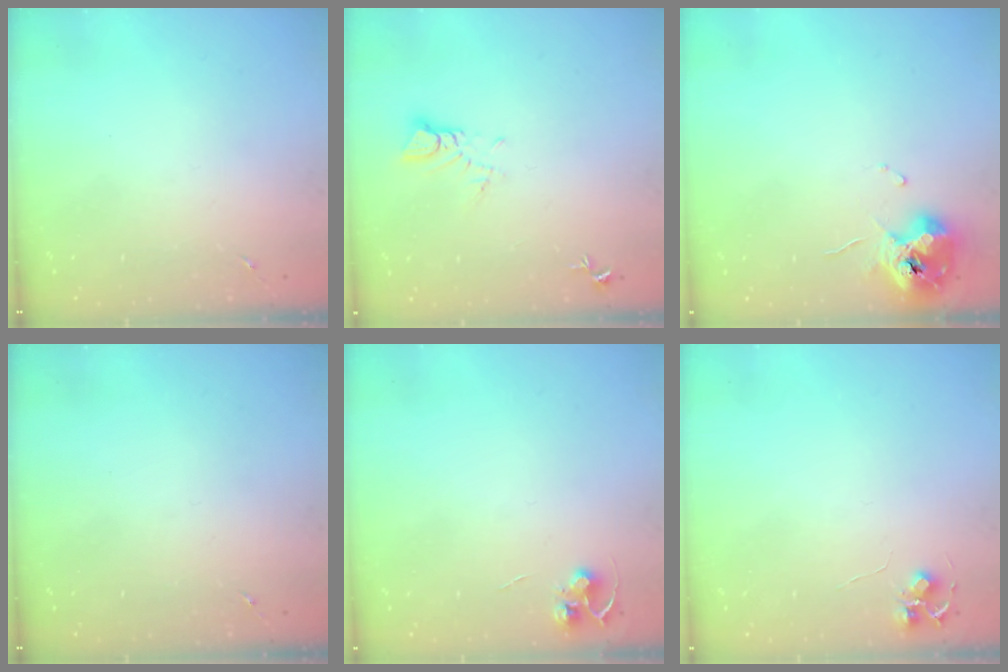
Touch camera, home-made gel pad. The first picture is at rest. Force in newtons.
{"total": 4.0, "press": 3.9, "slide": 0.3}
{"total": 11.0, "press": 11.0, "slide": 1.1}
{"total": 0.0}
{"total": 5.7, "press": 5.6, "slide": 0.4}
{"total": 5.9, "press": 5.9, "slide": 0.5}